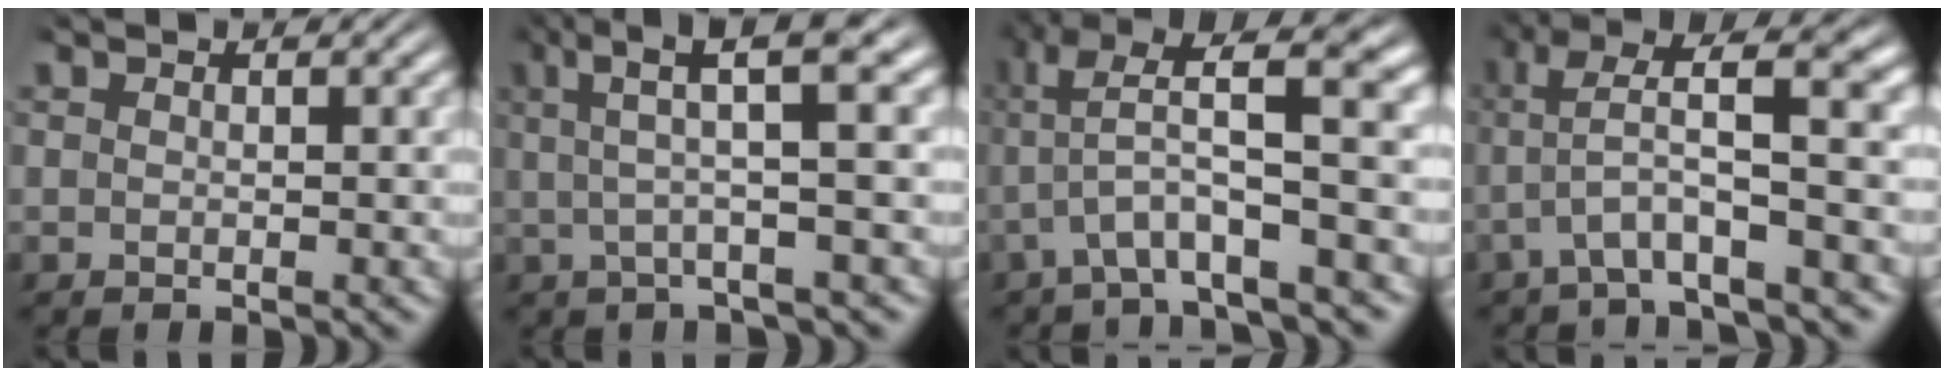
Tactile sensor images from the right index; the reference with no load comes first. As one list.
[{"total": 7.1, "force": [3.7, 1.2, 5.9], "torque": [-0.087, 0.032, 0.042]}, {"total": 9.1, "force": [2.1, 4.0, 7.8], "torque": [-0.124, 0.018, 0.022]}, {"total": 6.5, "force": [1.1, 2.2, 6.1], "torque": [-0.098, 0.013, 0.012]}]